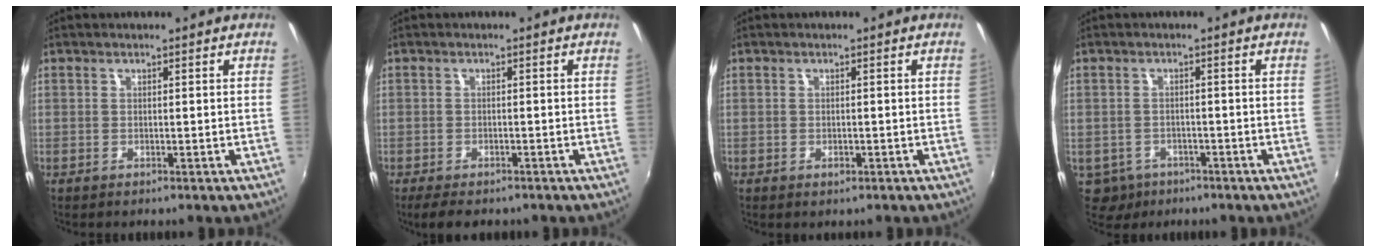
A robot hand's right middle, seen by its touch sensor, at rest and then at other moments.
{"total": 5.2, "force": [-4.1, 1.8, 2.6], "torque": [-0.060, -0.018, -0.063]}
{"total": 1.0, "force": [-0.6, 0.6, 0.6], "torque": [-0.009, -0.001, -0.007]}
{"total": 5.4, "force": [-2.9, 4.2, 1.7], "torque": [-0.045, -0.007, -0.039]}